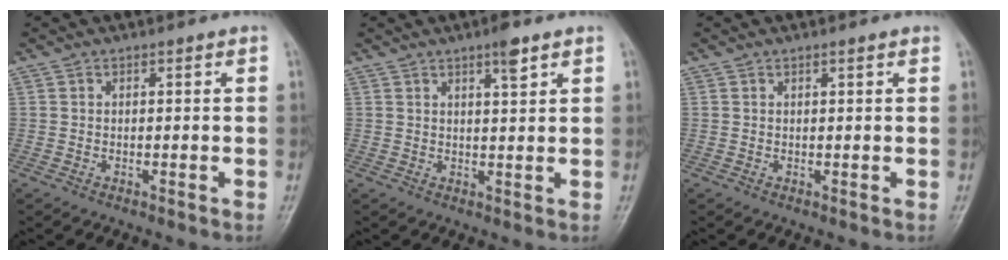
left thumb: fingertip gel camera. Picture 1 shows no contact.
{"total": 3.5, "force": [2.3, 0.7, 2.6], "torque": [-0.038, -0.012, 0.035]}
{"total": 0.9, "force": [0.6, 0.1, 0.6], "torque": [-0.008, 0.000, 0.008]}